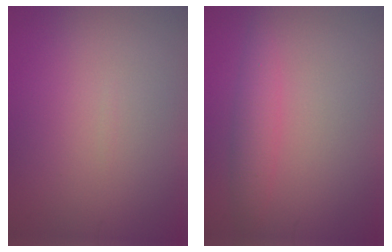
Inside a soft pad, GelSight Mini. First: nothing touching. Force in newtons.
{"total": 2.2, "press": 2.2, "slide": 0.2}